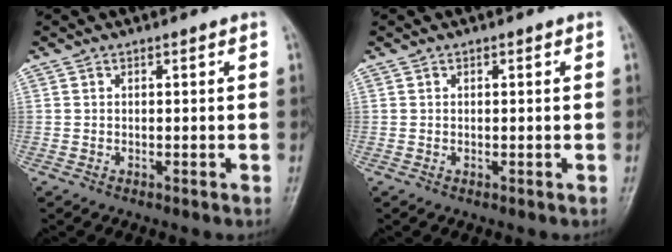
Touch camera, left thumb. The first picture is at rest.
{"total": 0.0}